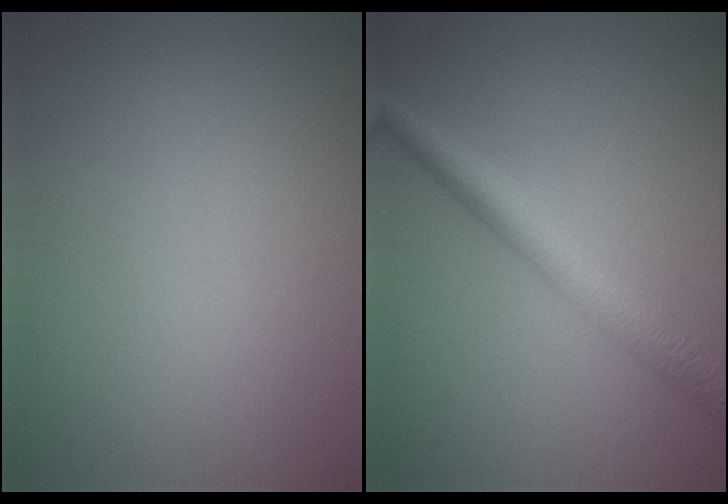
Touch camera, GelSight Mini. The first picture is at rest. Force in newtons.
{"total": 4.1, "press": 4.1, "slide": 0.0}